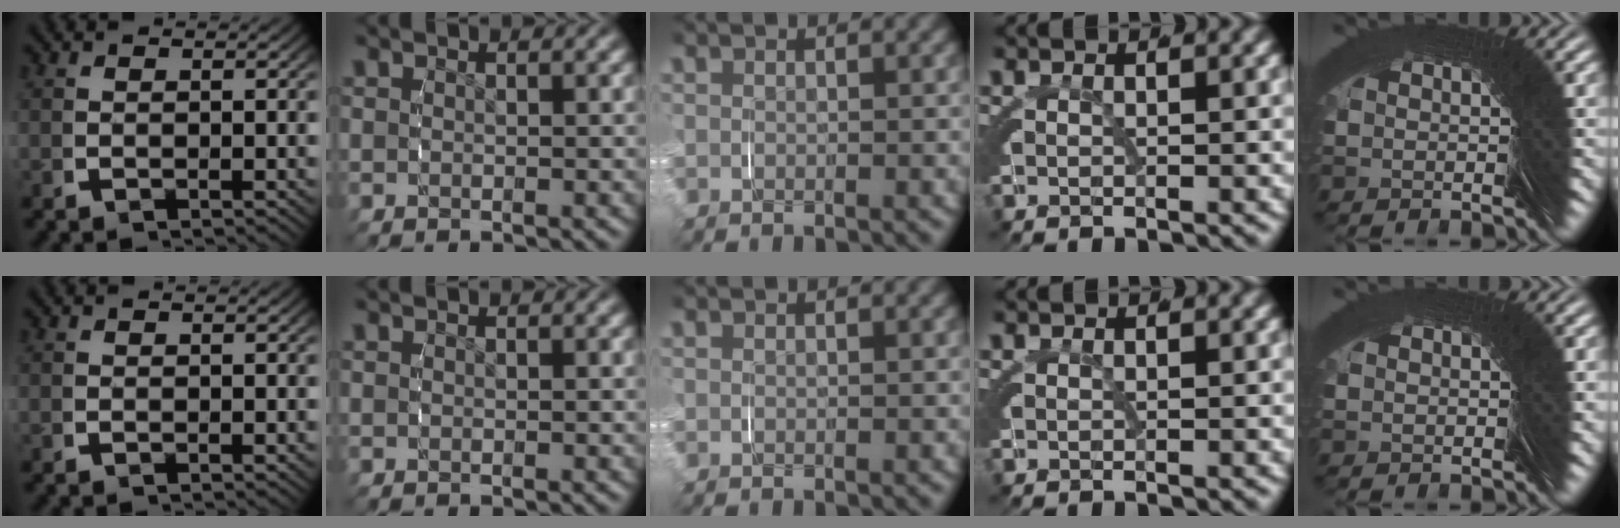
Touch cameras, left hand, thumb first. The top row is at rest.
{}